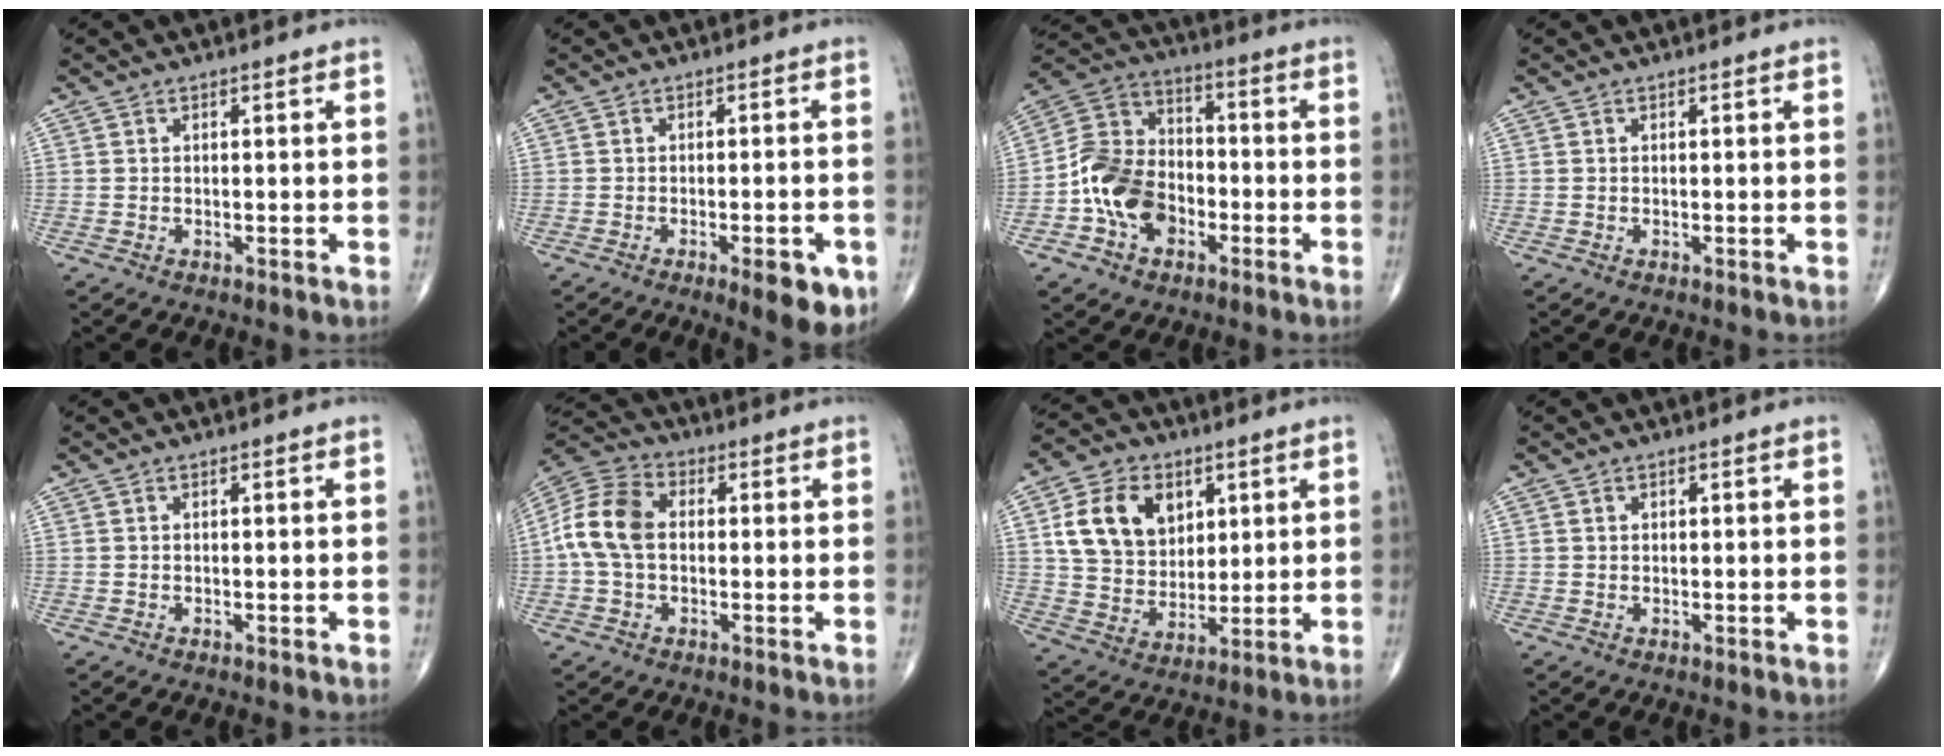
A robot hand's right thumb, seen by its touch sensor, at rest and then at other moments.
{"total": 7.7, "force": [-3.4, 2.5, 6.4], "torque": [-0.069, 0.003, -0.038]}
{"total": 13.2, "force": [-4.3, 9.7, 7.9], "torque": [-0.120, 0.039, -0.085]}
{"total": 0.0}
{"total": 0.0}
{"total": 10.8, "force": [0.1, 7.3, 7.9], "torque": [-0.162, 0.031, -0.006]}
{"total": 14.3, "force": [4.8, 10.7, 8.2], "torque": [-0.113, -0.013, 0.090]}
{"total": 0.6, "force": [0.2, 0.5, 0.1], "torque": [0.002, 0.000, 0.004]}